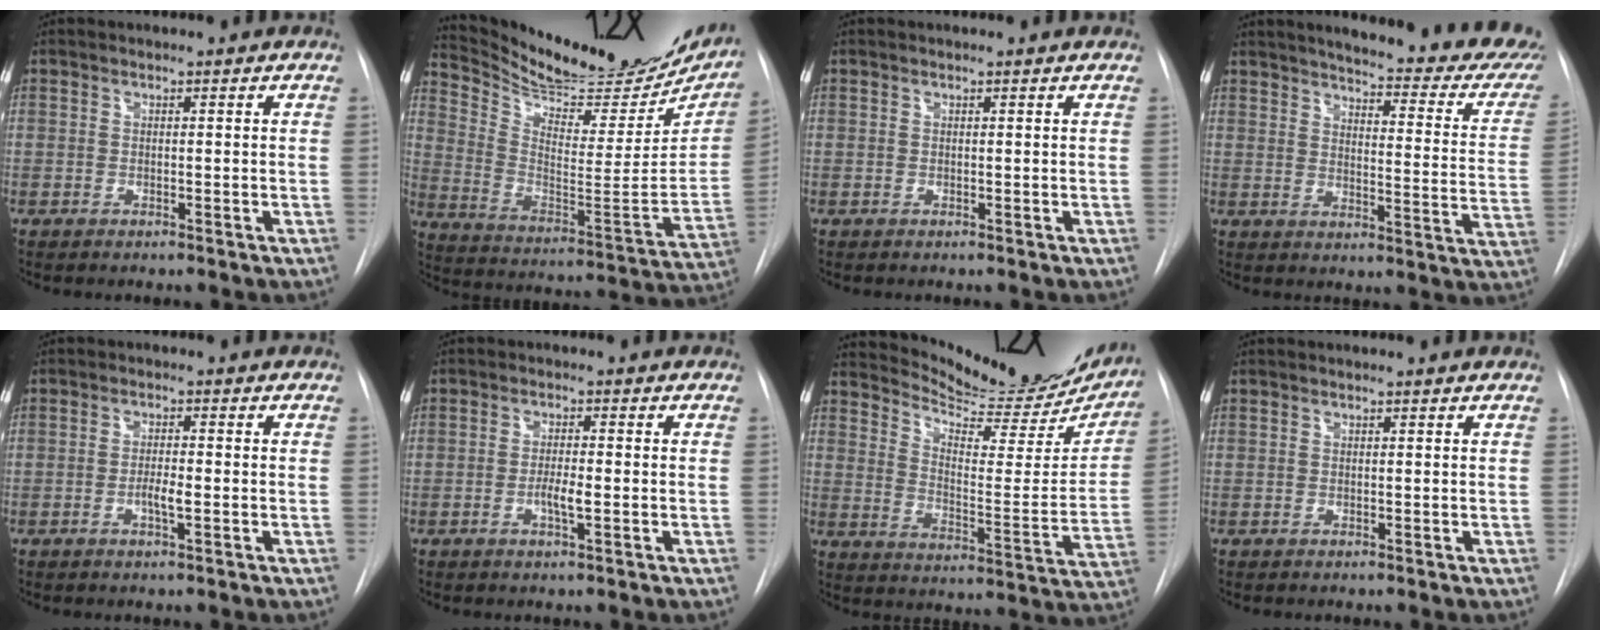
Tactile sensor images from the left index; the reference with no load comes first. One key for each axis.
{"total": 28.4, "fx": 25.5, "fy": 6.9, "fz": 10.3, "tx": -0.175, "ty": -0.069, "tz": 0.355}
{"total": 1.1, "fx": 1.1, "fy": 0.0, "fz": 0.2, "tx": -0.011, "ty": 0.006, "tz": 0.014}
{"total": 27.1, "fx": 23.6, "fy": 4.1, "fz": 12.6, "tx": -0.174, "ty": -0.091, "tz": 0.265}
{"total": 2.2, "fx": -0.7, "fy": 0.3, "fz": 2.1, "tx": -0.039, "ty": -0.001, "tz": -0.012}
{"total": 2.6, "fx": -0.7, "fy": 0.3, "fz": 2.5, "tx": -0.047, "ty": -0.003, "tz": -0.012}
{"total": 21.2, "fx": 19.9, "fy": 3.9, "fz": 6.0, "tx": -0.085, "ty": -0.068, "tz": 0.260}
{"total": 1.5, "fx": 1.5, "fy": 0.0, "fz": 0.2, "tx": -0.012, "ty": 0.006, "tz": 0.016}